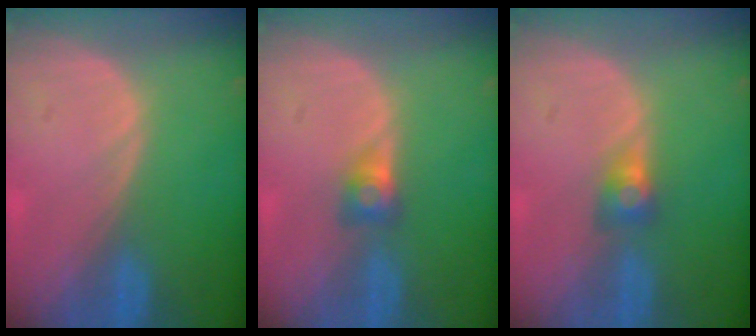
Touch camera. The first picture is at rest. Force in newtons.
{"total": 2.6, "press": 2.3, "slide": 1.0}
{"total": 3.0, "press": 2.5, "slide": 1.7}